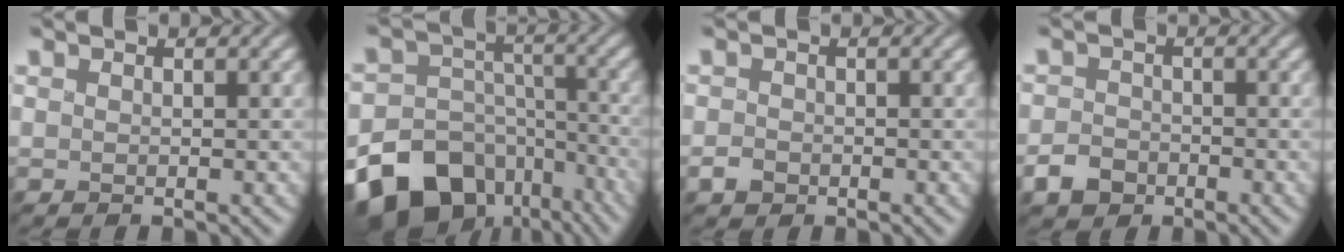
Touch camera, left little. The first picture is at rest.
{"total": 17.3, "force": [-11.0, 11.8, 6.1], "torque": [-0.119, -0.049, -0.183]}
{"total": 1.3, "force": [-0.8, 0.9, 0.3], "torque": [-0.002, -0.005, -0.019]}
{"total": 2.6, "force": [-1.8, 1.8, 0.7], "torque": [-0.005, -0.004, -0.041]}